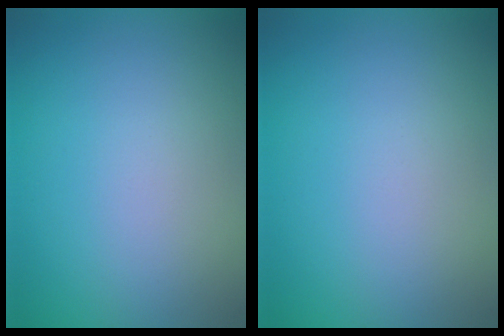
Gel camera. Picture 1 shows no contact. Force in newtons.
{"total": 0.0}